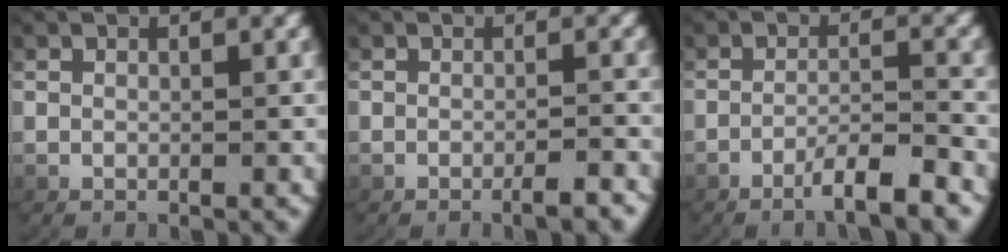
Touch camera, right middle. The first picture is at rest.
{"total": 1.9, "force": [-1.6, 0.0, 1.0], "torque": [-0.012, 0.008, -0.029]}
{"total": 3.6, "force": [-2.6, 0.2, 2.5], "torque": [-0.044, 0.001, -0.043]}